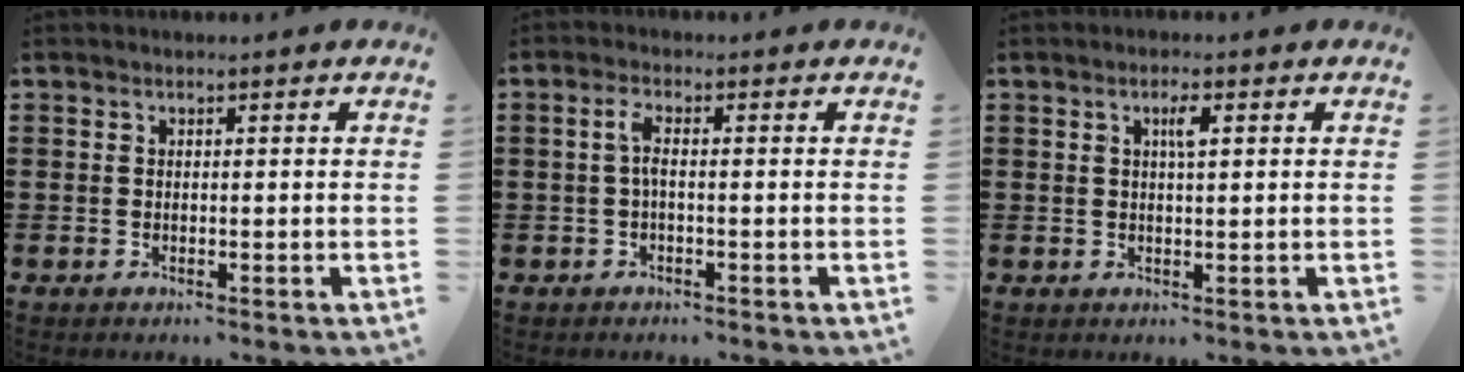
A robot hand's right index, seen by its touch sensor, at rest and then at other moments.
{"total": 2.3, "force": [-0.4, 0.5, 2.2], "torque": [-0.052, -0.001, -0.011]}
{"total": 2.2, "force": [0.7, 0.4, 2.0], "torque": [-0.040, 0.004, 0.009]}